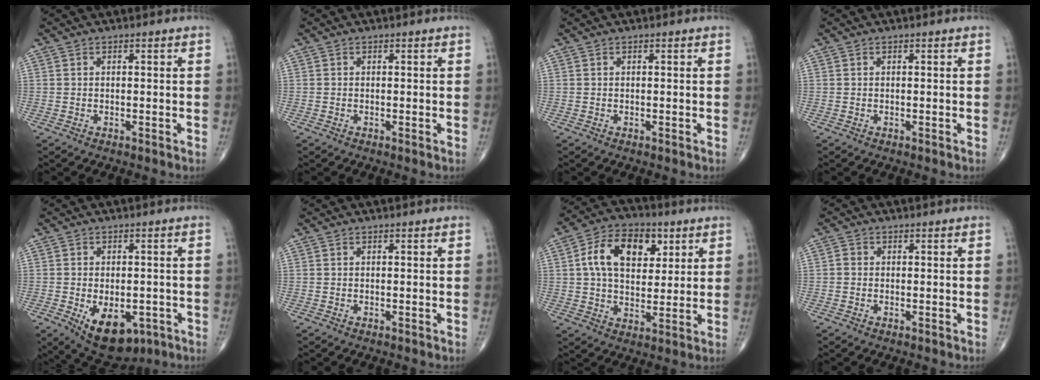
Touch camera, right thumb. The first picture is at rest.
{"total": 0.0}
{"total": 0.0}
{"total": 0.0}
{"total": 11.6, "force": [-4.4, 6.7, 8.4], "torque": [-0.107, 0.002, -0.047]}
{"total": 0.0}
{"total": 13.9, "force": [4.3, 8.9, 9.8], "torque": [-0.140, 0.001, 0.068]}
{"total": 1.1, "force": [-0.1, 1.0, 0.4], "torque": [-0.003, 0.002, -0.003]}